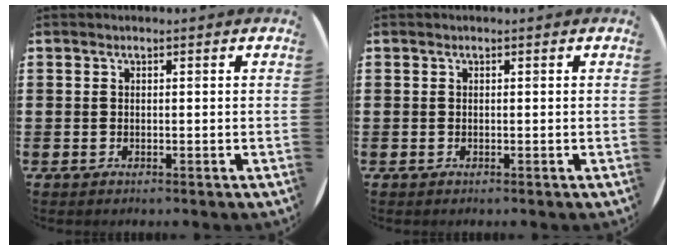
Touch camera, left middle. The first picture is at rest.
{"total": 0.0}